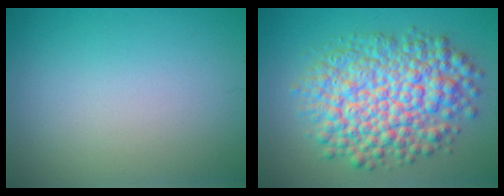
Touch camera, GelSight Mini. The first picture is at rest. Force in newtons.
{"total": 9.8, "press": 9.8, "slide": 0.2}